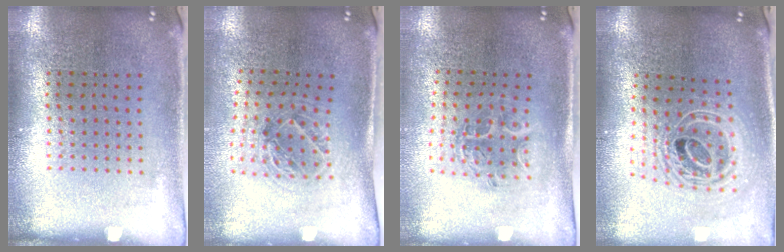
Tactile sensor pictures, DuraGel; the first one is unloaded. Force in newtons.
{"total": 1.1, "press": 1.1, "slide": 0.4}
{"total": 1.1, "press": 1.1, "slide": 0.2}
{"total": 2.4, "press": 1.8, "slide": 1.6}